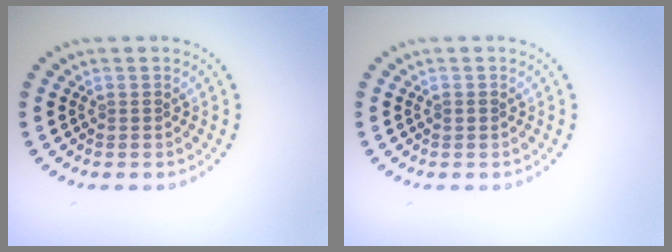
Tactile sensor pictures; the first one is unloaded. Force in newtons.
{"total": 0.7, "press": 0.7, "slide": 0.1}